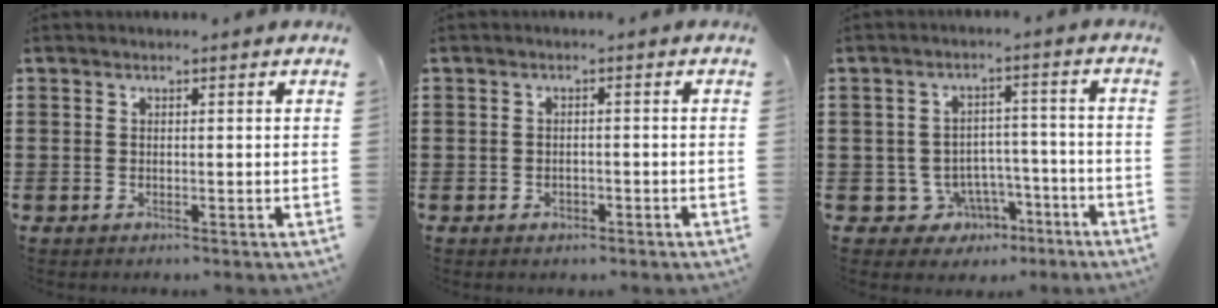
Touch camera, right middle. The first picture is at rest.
{"total": 1.0, "force": [-0.7, 0.7, 0.3], "torque": [-0.011, -0.004, -0.014]}
{"total": 5.3, "force": [-3.1, 4.2, 1.2], "torque": [-0.036, 0.014, -0.052]}